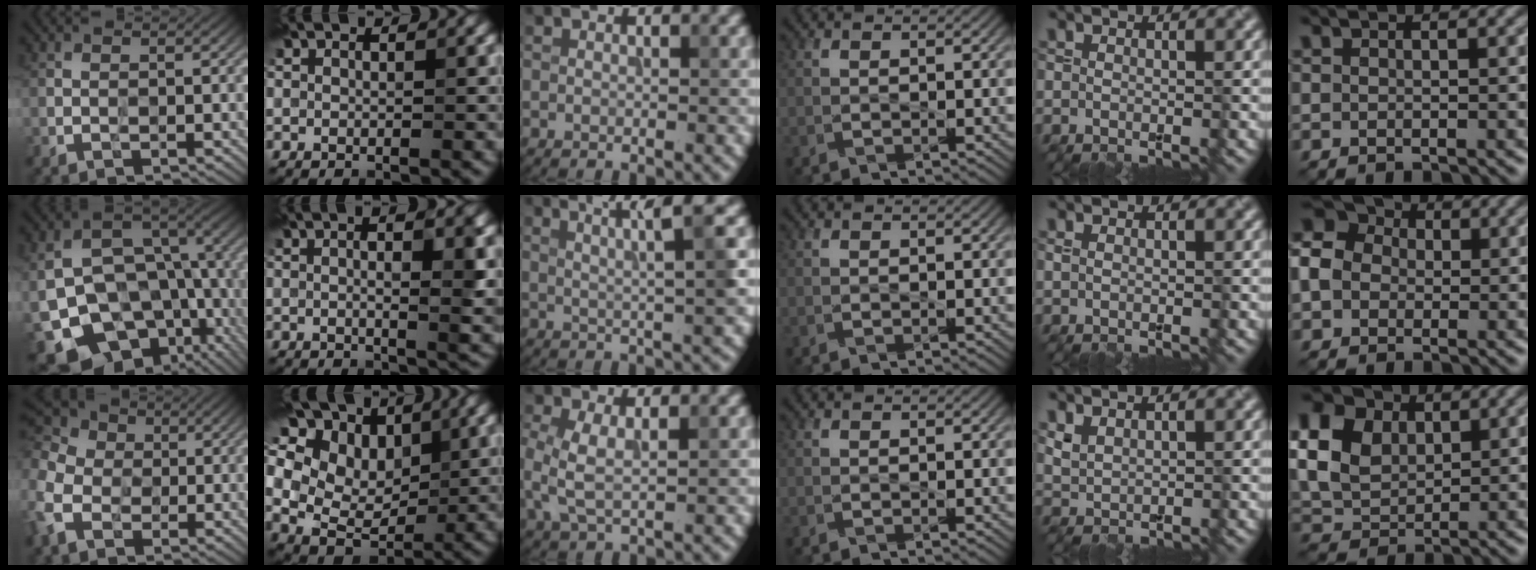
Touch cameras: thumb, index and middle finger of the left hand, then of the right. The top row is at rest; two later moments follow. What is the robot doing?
{"motion": "wipe", "object": "paper plate"}